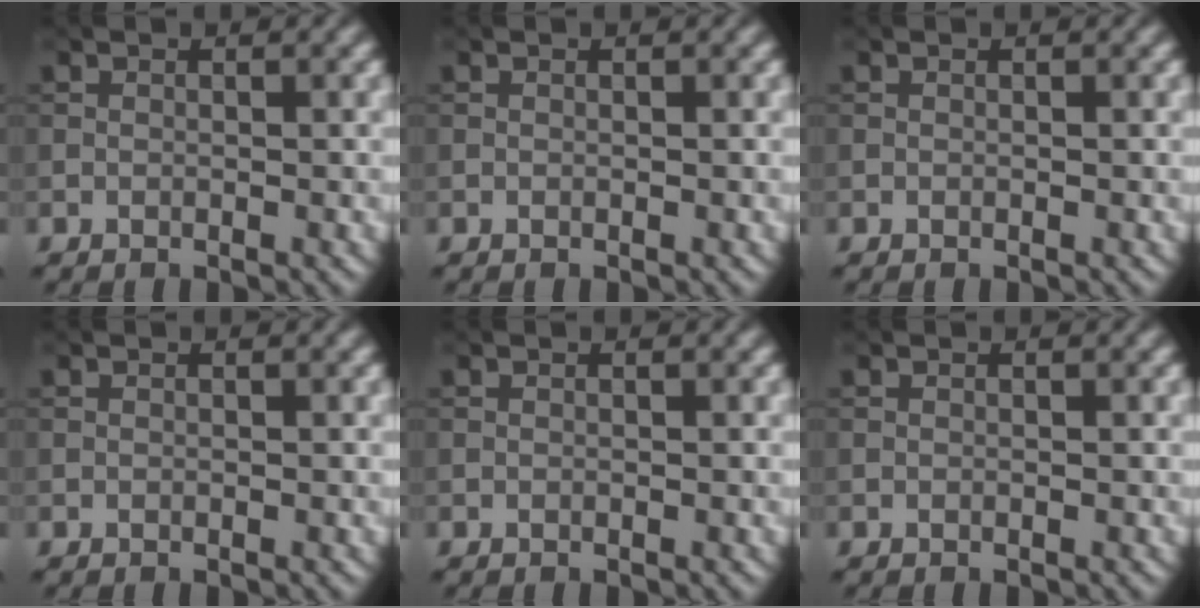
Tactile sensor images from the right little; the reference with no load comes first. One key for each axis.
{"total": 0.0}
{"total": 0.0}
{"total": 0.0}
{"total": 0.0}
{"total": 0.0}